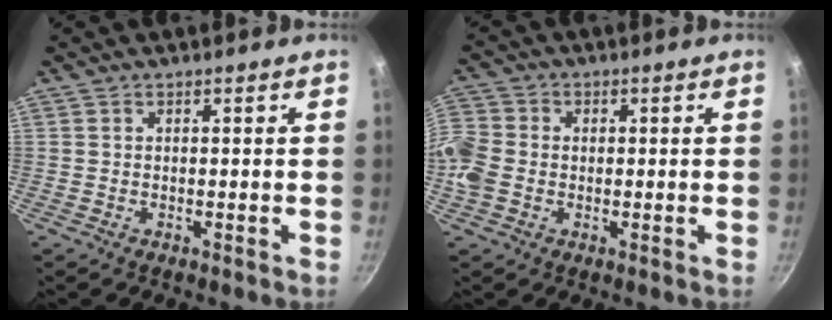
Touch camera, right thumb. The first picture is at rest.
{"total": 9.0, "force": [-1.0, 7.5, 4.9], "torque": [-0.110, 0.015, -0.036]}